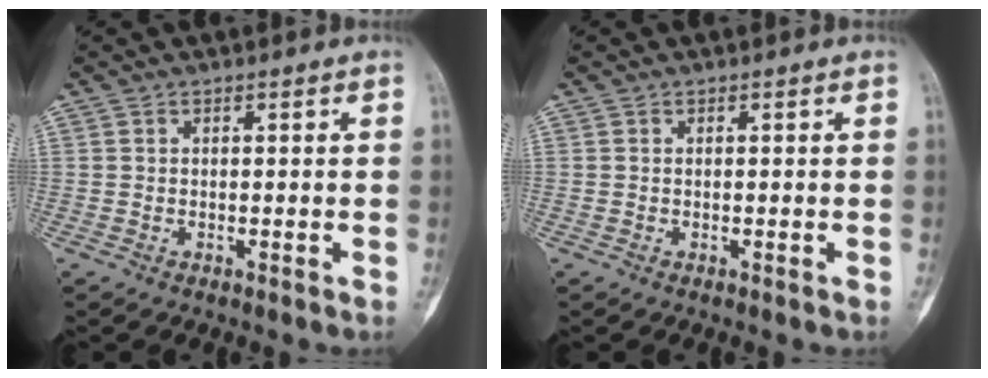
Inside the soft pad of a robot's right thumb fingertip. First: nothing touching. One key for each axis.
{"total": 0.0}